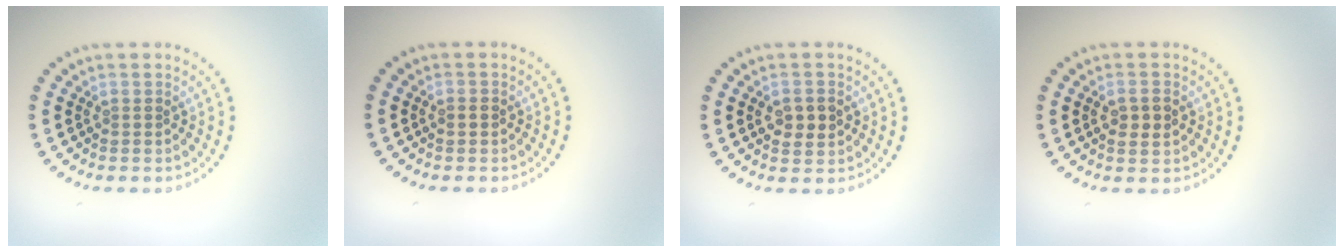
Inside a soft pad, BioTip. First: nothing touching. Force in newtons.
{"total": 1.2, "press": 1.2, "slide": 0.1}
{"total": 2.4, "press": 2.4, "slide": 0.2}
{"total": 2.1, "press": 2.1, "slide": 0.3}